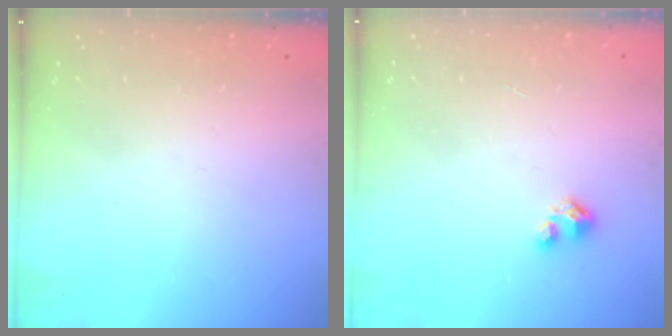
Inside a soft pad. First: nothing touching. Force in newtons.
{"total": 1.6, "press": 1.6, "slide": 0.1}